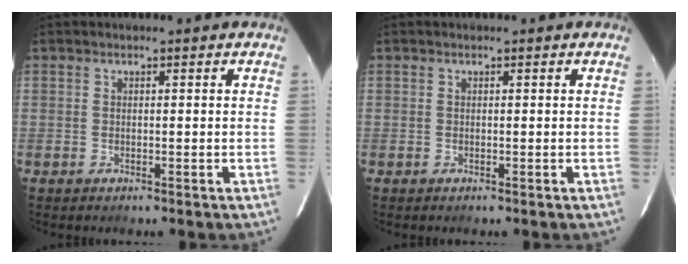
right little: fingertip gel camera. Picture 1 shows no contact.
{"total": 0.0}